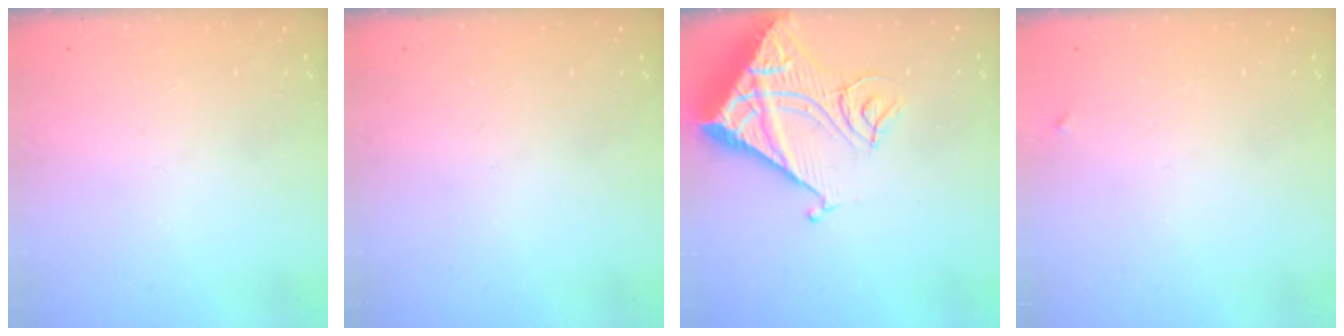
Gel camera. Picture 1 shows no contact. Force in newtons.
{"total": 0.0}
{"total": 14.7, "press": 14.6, "slide": 1.6}
{"total": 3.3, "press": 3.3, "slide": 0.4}